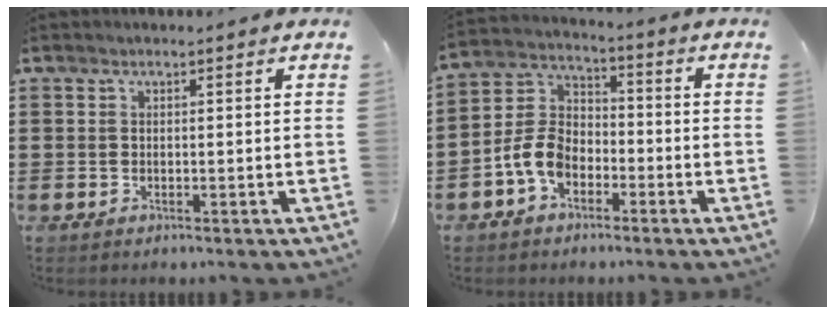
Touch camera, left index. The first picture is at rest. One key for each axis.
{"total": 7.2, "fx": -3.6, "fy": 4.6, "fz": 4.2, "tx": -0.126, "ty": 0.004, "tz": -0.080}